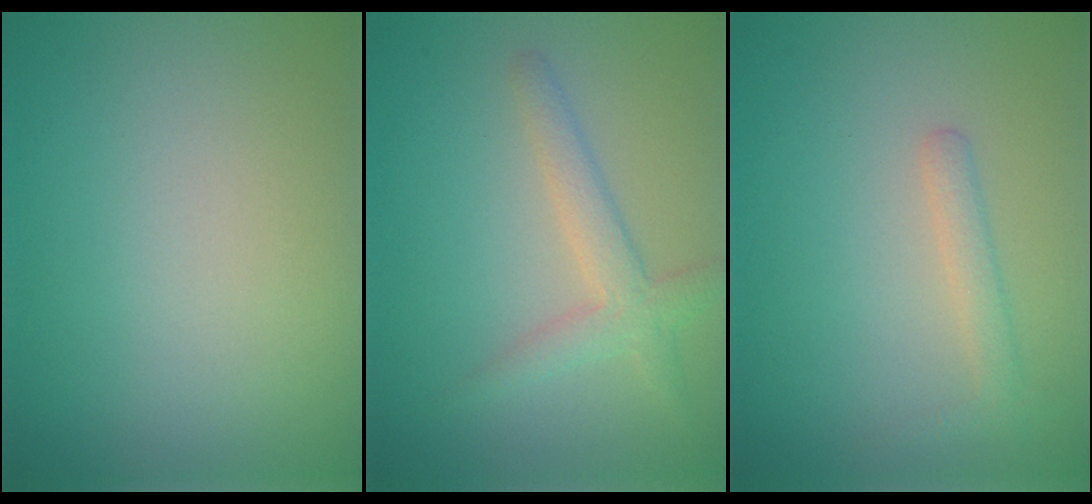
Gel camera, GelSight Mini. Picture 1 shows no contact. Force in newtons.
{"total": 3.0, "press": 3.0, "slide": 0.1}
{"total": 1.6, "press": 1.6, "slide": 0.1}